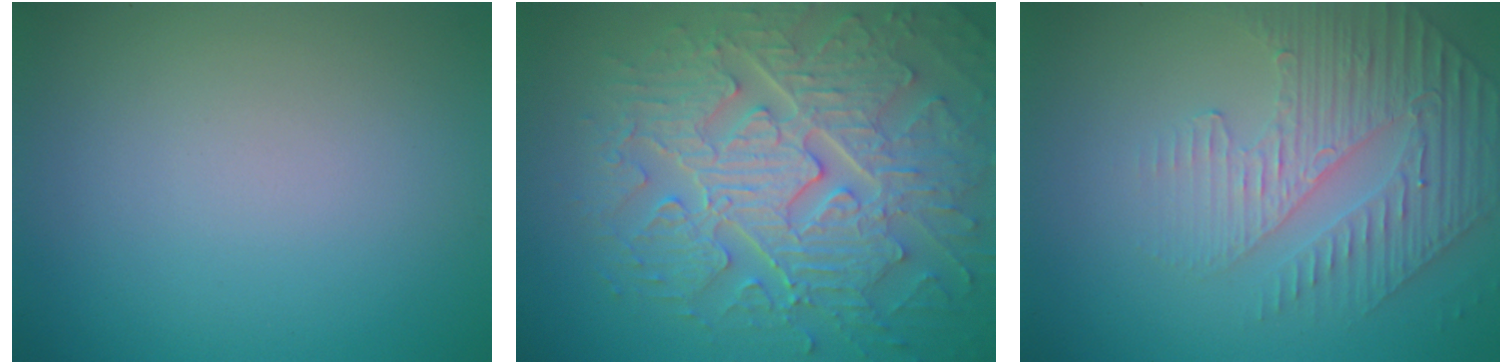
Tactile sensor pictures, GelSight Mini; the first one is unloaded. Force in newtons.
{"total": 9.3, "press": 6.8, "slide": 6.4}
{"total": 4.7, "press": 3.4, "slide": 3.3}